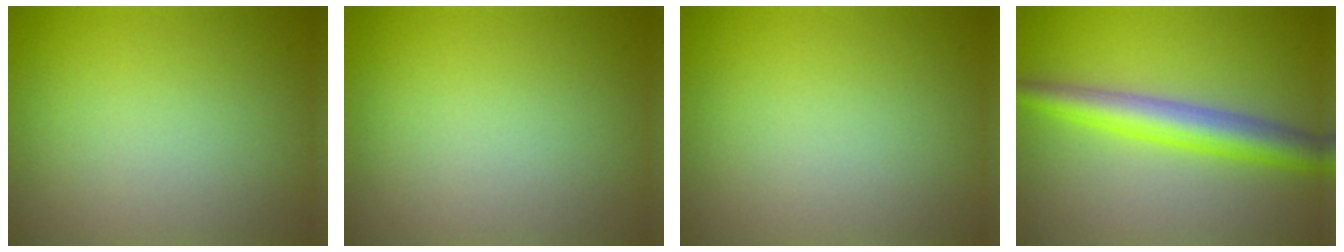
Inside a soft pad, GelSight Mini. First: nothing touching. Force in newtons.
{"total": 0.0}
{"total": 0.0}
{"total": 5.0, "press": 5.0, "slide": 0.1}